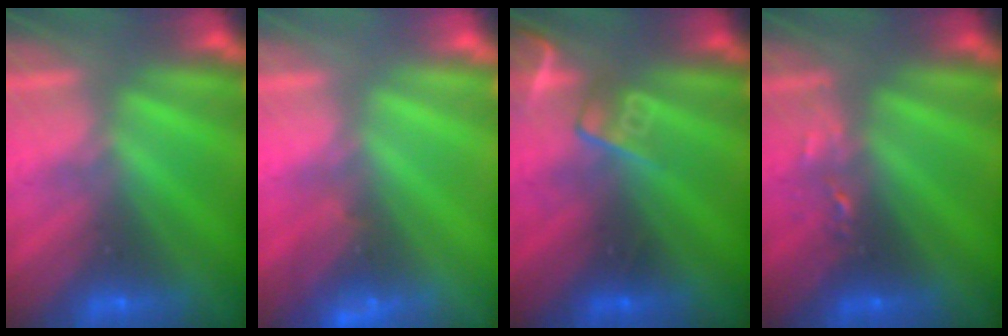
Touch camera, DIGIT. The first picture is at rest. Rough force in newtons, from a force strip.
{"total": 2.6}
{"total": 2.7}
{"total": 2.4}